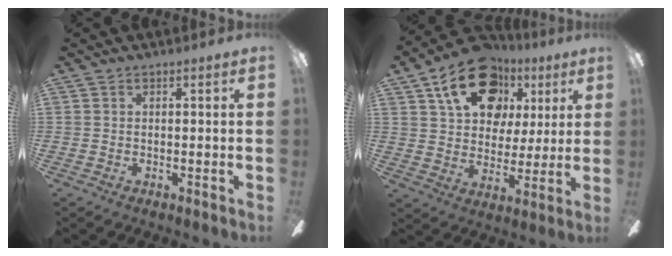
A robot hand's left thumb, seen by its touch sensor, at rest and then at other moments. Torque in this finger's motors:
{"motor_torque": [1.95, 2.00, 1.38, -1.39, 0.10]}